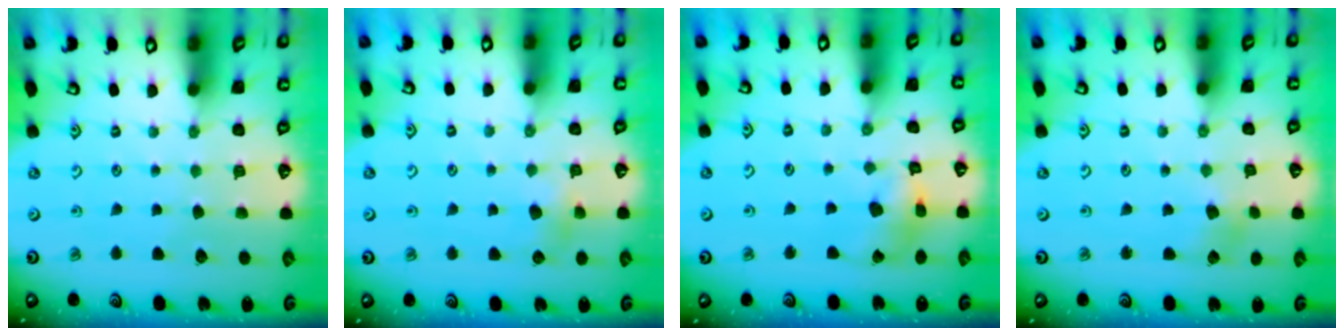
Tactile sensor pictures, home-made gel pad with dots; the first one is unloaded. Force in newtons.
{"total": 4.4, "press": 4.3, "slide": 0.7}
{"total": 7.8, "press": 7.7, "slide": 0.9}
{"total": 4.1, "press": 4.1, "slide": 0.5}